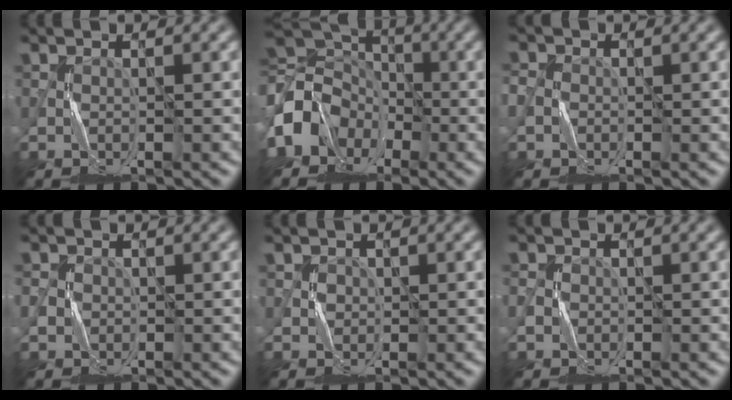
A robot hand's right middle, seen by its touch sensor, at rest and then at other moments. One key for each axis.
{"total": 7.4, "fx": -3.2, "fy": 6.0, "fz": 3.1, "tx": -0.057, "ty": 0.008, "tz": -0.078}
{"total": 1.6, "fx": -0.5, "fy": 1.4, "fz": 0.4, "tx": -0.008, "ty": 0.000, "tz": -0.013}
{"total": 0.9, "fx": -0.4, "fy": 0.8, "fz": -0.2, "tx": 0.006, "ty": -0.004, "tz": -0.009}
{"total": 1.3, "fx": 0.4, "fy": 1.2, "fz": 0.0, "tx": -0.001, "ty": 0.002, "tz": 0.003}
{"total": 0.7, "fx": -0.4, "fy": 0.5, "fz": -0.1, "tx": 0.003, "ty": -0.001, "tz": -0.013}